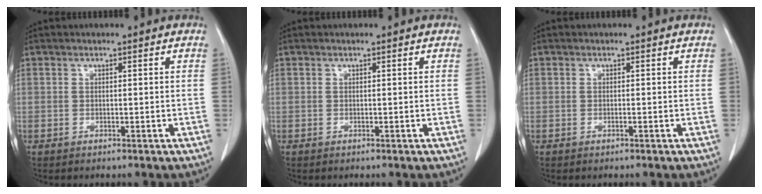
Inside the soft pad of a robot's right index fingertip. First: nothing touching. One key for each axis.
{"total": 0.0}
{"total": 0.0}